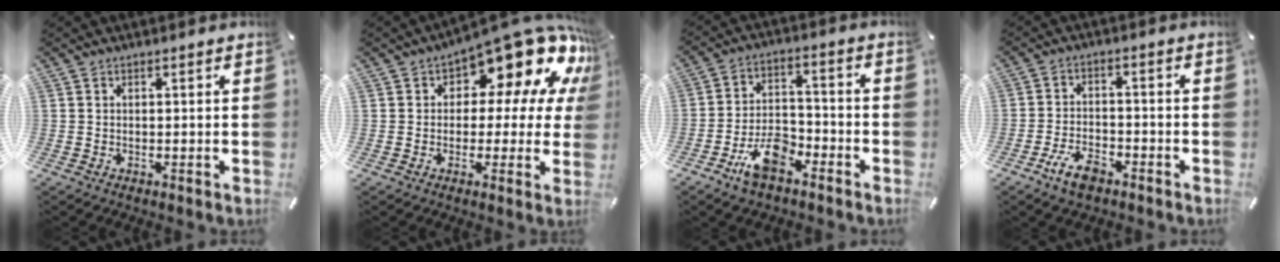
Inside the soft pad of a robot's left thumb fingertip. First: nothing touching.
{"total": 15.6, "force": [9.3, 7.6, 10.0], "torque": [-0.132, -0.079, 0.155]}
{"total": 10.7, "force": [-6.5, 5.5, 6.4], "torque": [-0.122, 0.037, -0.117]}
{"total": 6.7, "force": [-4.3, 3.3, 4.0], "torque": [-0.084, 0.018, -0.081]}